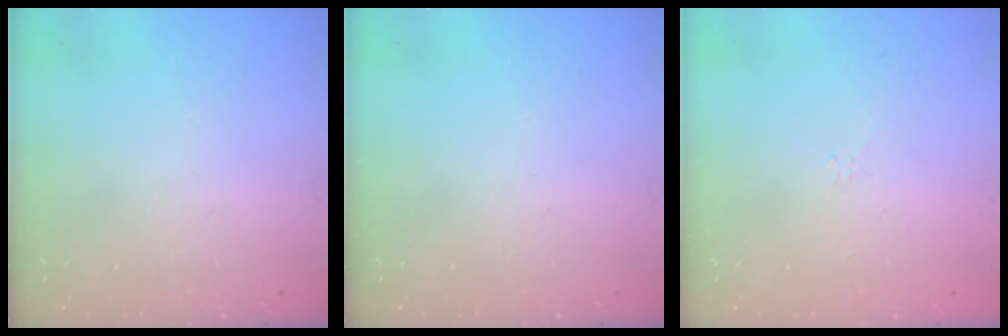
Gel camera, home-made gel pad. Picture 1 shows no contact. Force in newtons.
{"total": 0.0}
{"total": 2.1, "press": 2.0, "slide": 0.6}